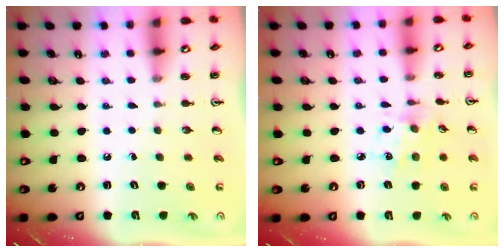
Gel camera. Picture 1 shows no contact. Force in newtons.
{"total": 3.5, "press": 3.4, "slide": 0.9}